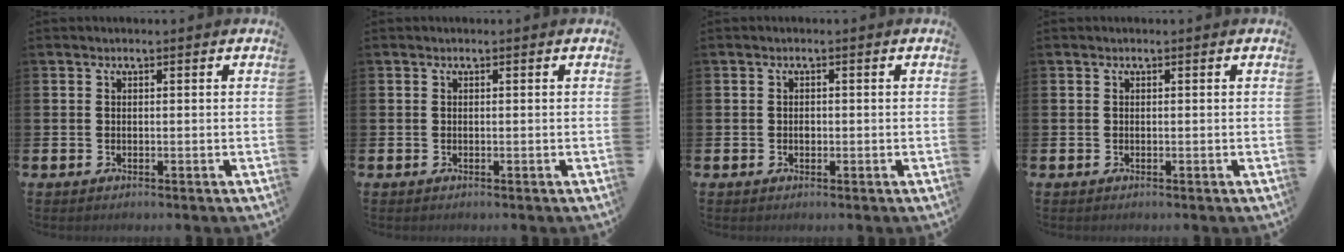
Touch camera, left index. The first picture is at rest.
{"total": 0.0}
{"total": 0.8, "force": [0.0, 0.6, 0.4], "torque": [-0.003, 0.002, -0.003]}
{"total": 0.0}